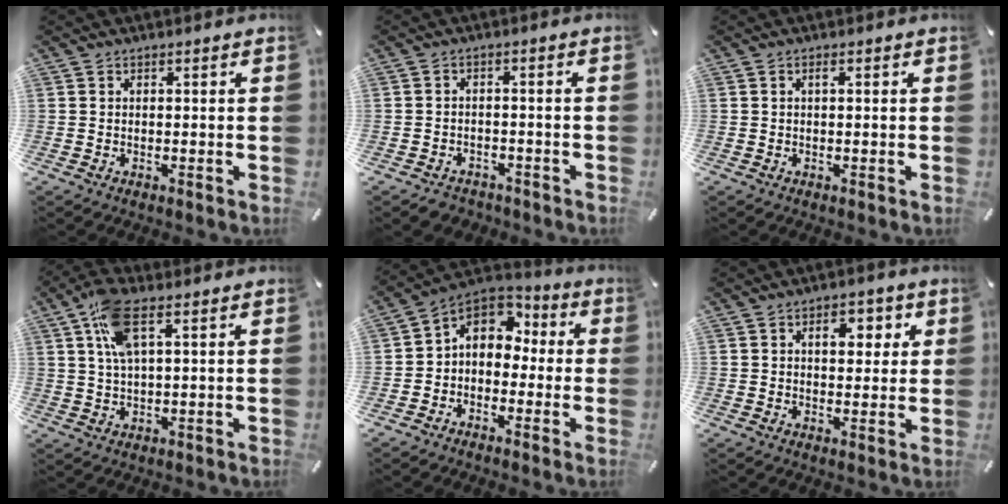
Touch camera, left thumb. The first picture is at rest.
{"total": 3.1, "force": [-2.4, 1.8, 0.5], "torque": [-0.006, 0.014, -0.048]}
{"total": 0.8, "force": [0.2, 0.2, 0.7], "torque": [-0.014, 0.002, 0.003]}
{"total": 9.3, "force": [3.8, 3.4, 7.8], "torque": [-0.157, 0.002, 0.068]}
{"total": 7.6, "force": [0.8, 6.8, 3.4], "torque": [-0.072, 0.004, 0.014]}
{"total": 6.2, "force": [2.0, 4.1, 4.1], "torque": [-0.038, -0.008, 0.019]}